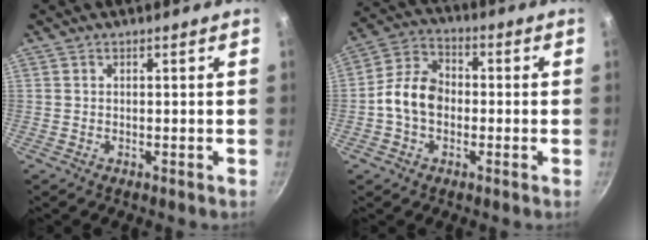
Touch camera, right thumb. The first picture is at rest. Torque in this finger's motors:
{"motor_torque": [1.02, 0.90, 0.92, -0.21, 0.12]}